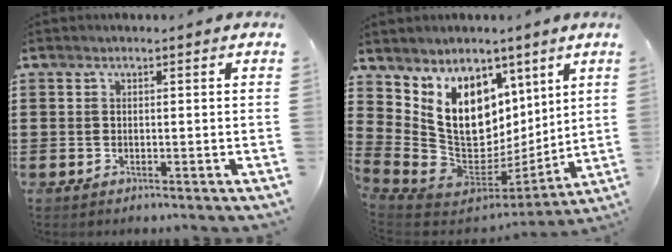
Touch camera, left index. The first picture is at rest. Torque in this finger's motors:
{"motor_torque": [2.14, 0.00, 1.05, 0.11]}